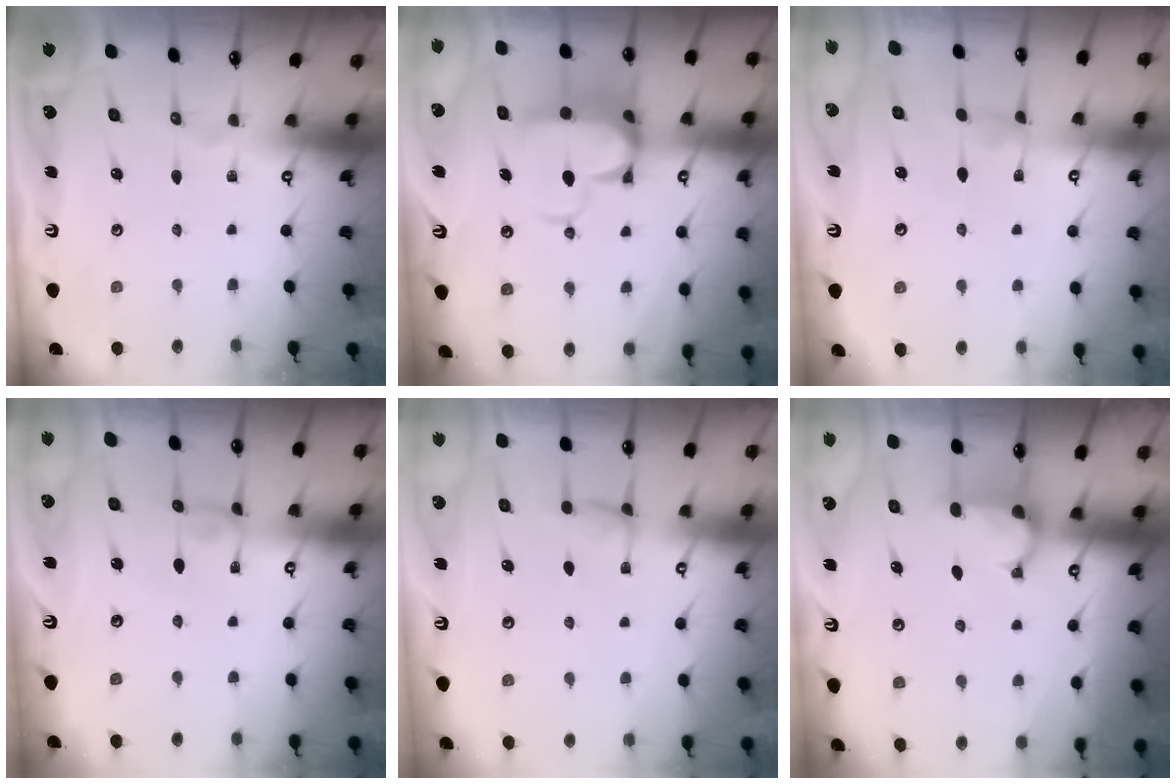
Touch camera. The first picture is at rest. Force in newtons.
{"total": 8.4, "press": 8.1, "slide": 2.1}
{"total": 2.4, "press": 2.4, "slide": 0.3}
{"total": 1.0, "press": 0.9, "slide": 0.4}
{"total": 1.5, "press": 1.4, "slide": 0.5}
{"total": 1.7, "press": 1.6, "slide": 0.5}